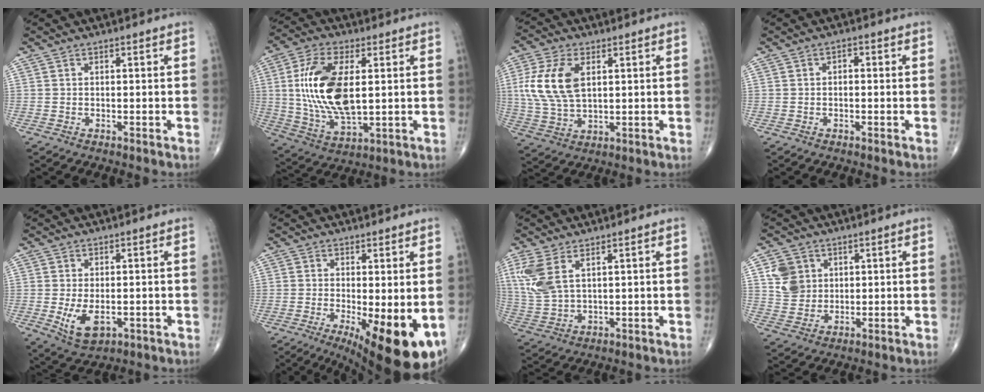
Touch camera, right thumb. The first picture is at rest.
{"total": 17.0, "force": [2.2, 8.1, 14.8], "torque": [-0.292, -0.012, 0.047]}
{"total": 12.1, "force": [2.8, 6.6, 9.7], "torque": [-0.207, -0.003, 0.057]}
{"total": 1.5, "force": [0.1, 0.9, 1.1], "torque": [-0.011, 0.005, -0.003]}
{"total": 6.5, "force": [-1.2, 3.7, 5.2], "torque": [-0.087, -0.012, -0.013]}
{"total": 14.3, "force": [-4.0, 4.6, 13.0], "torque": [-0.152, -0.023, -0.043]}
{"total": 8.1, "force": [3.7, 3.6, 6.2], "torque": [-0.157, -0.005, 0.087]}
{"total": 6.6, "force": [2.3, 5.7, 2.4], "torque": [-0.027, -0.008, 0.049]}